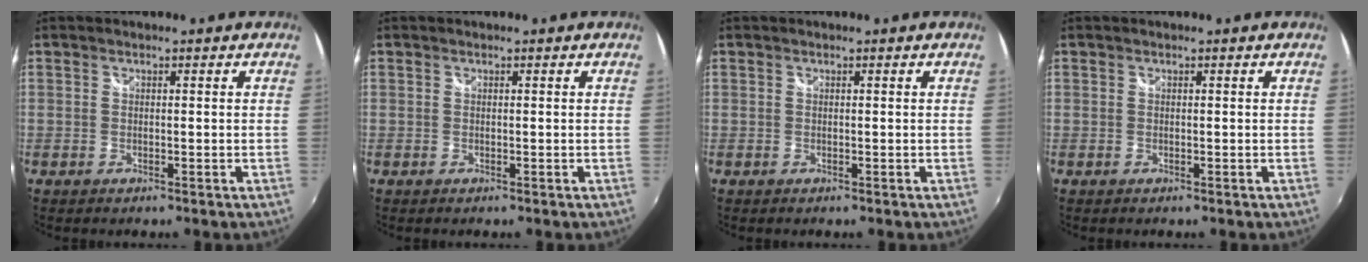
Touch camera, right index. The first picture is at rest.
{"total": 0.0}
{"total": 0.0}
{"total": 0.0}